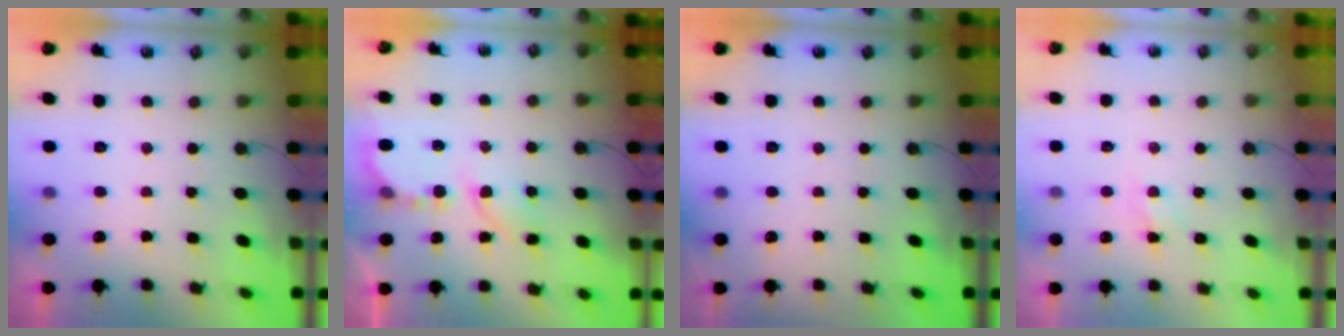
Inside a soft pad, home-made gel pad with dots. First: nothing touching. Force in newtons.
{"total": 6.3, "press": 6.3, "slide": 0.5}
{"total": 0.0}
{"total": 3.8, "press": 3.8, "slide": 0.5}